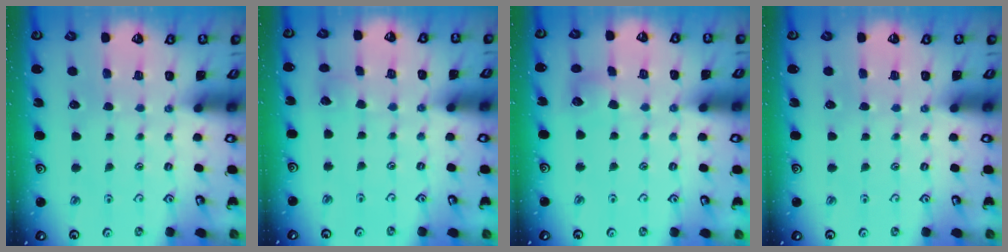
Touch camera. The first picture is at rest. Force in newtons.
{"total": 2.8, "press": 2.7, "slide": 0.3}
{"total": 6.3, "press": 6.3, "slide": 0.5}
{"total": 0.0}